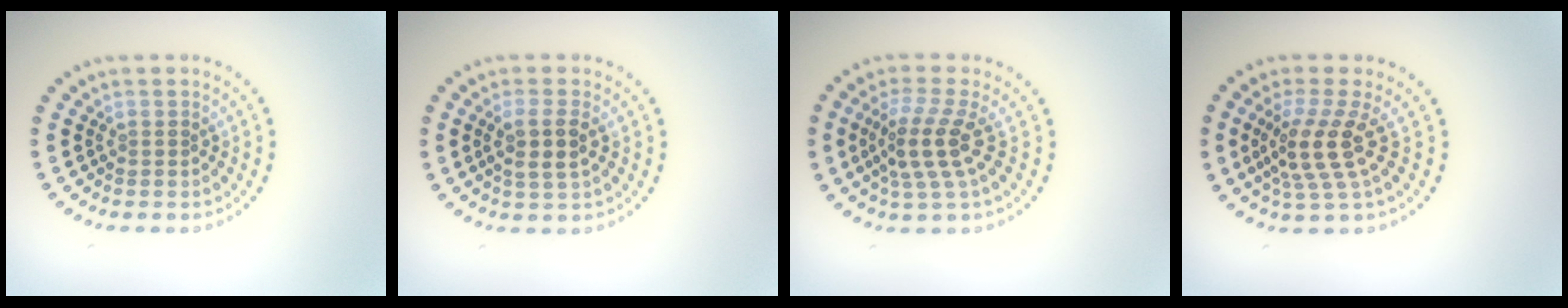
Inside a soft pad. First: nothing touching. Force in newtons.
{"total": 2.7, "press": 2.4, "slide": 1.1}
{"total": 3.8, "press": 3.1, "slide": 2.3}
{"total": 4.2, "press": 3.1, "slide": 2.9}